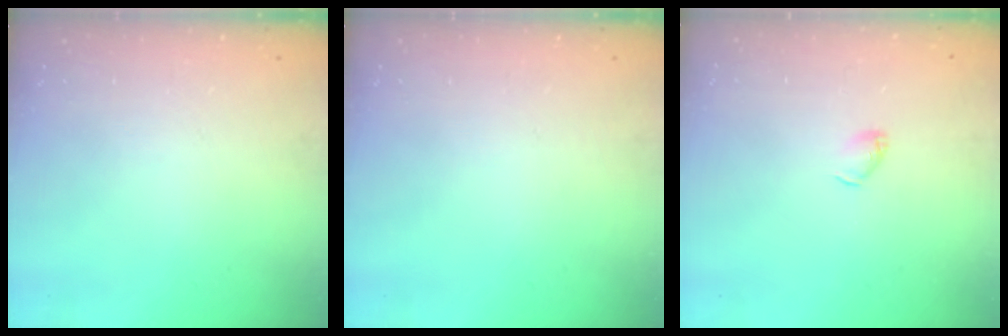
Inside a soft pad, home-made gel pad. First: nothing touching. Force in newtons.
{"total": 0.0}
{"total": 2.5, "press": 2.5, "slide": 0.4}